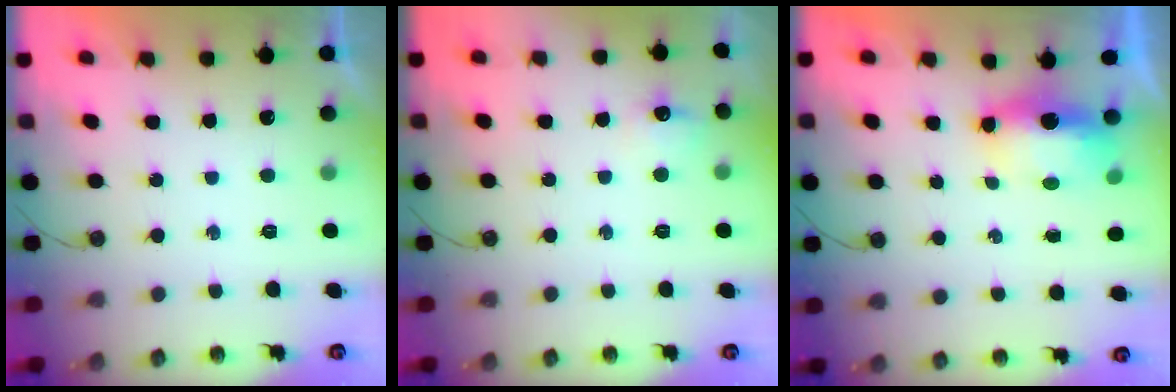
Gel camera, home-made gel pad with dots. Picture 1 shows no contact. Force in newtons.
{"total": 7.2, "press": 7.1, "slide": 0.9}
{"total": 6.7, "press": 6.6, "slide": 1.0}